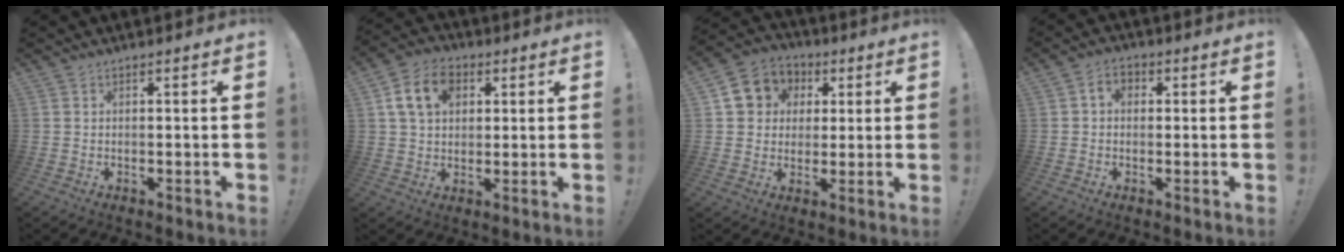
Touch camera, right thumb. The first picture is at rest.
{"total": 11.6, "force": [3.8, 8.5, 7.0], "torque": [-0.111, 0.007, 0.075]}
{"total": 10.2, "force": [2.6, 9.2, 3.5], "torque": [-0.045, -0.004, 0.056]}
{"total": 3.8, "force": [0.5, 2.8, 2.4], "torque": [-0.029, 0.001, 0.008]}